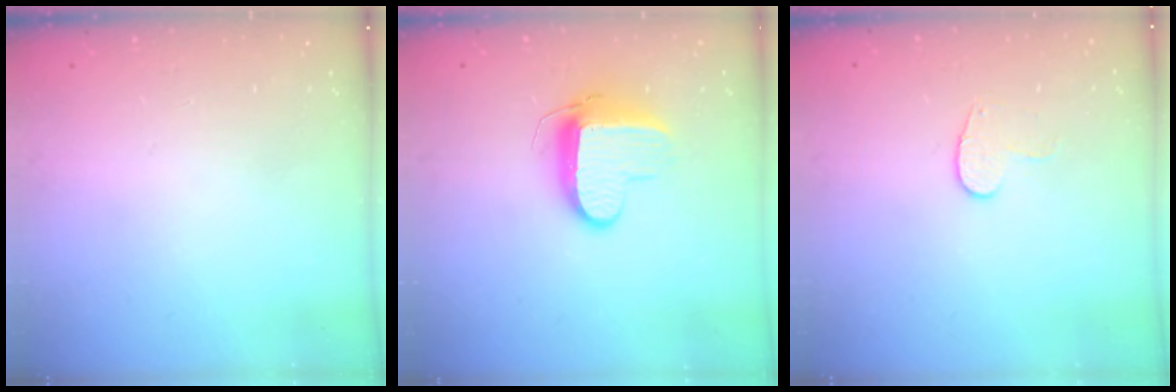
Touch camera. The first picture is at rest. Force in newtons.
{"total": 9.6, "press": 9.6, "slide": 0.8}
{"total": 7.7, "press": 7.6, "slide": 0.5}